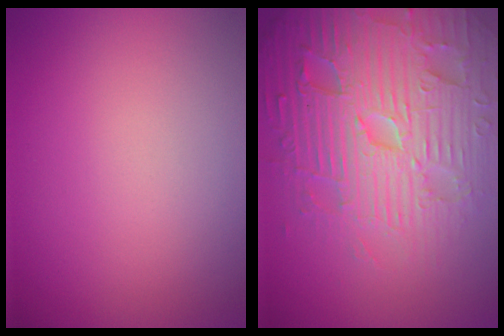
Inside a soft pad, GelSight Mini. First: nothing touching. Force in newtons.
{"total": 7.8, "press": 7.6, "slide": 1.9}